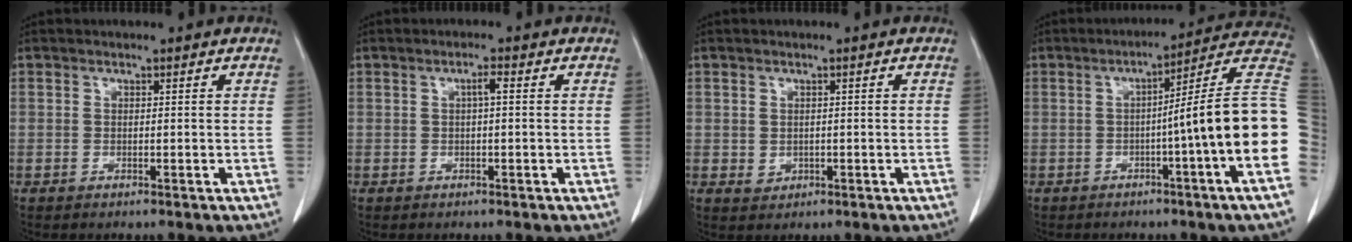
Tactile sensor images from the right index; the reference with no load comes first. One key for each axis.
{"total": 1.5, "fx": 0.2, "fy": 0.1, "fz": 1.4, "tx": -0.025, "ty": 0.005, "tz": 0.003}
{"total": 1.6, "fx": 0.0, "fy": 1.6, "fz": 0.5, "tx": -0.006, "ty": 0.001, "tz": 0.007}
{"total": 15.5, "fx": -2.3, "fy": -2.5, "fz": 15.2, "tx": -0.175, "ty": 0.020, "tz": -0.043}